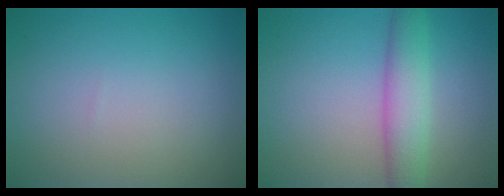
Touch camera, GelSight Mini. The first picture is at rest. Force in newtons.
{"total": 4.1, "press": 4.1, "slide": 0.1}